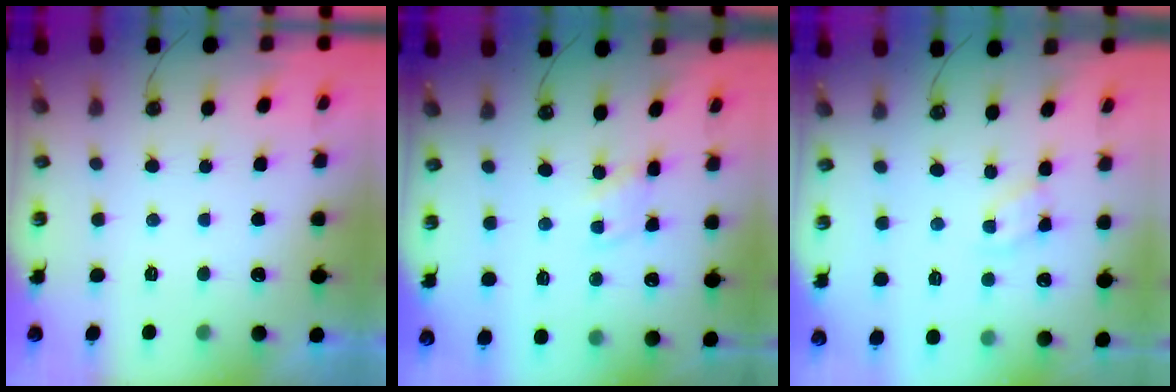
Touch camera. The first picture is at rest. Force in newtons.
{"total": 2.8, "press": 2.8, "slide": 0.3}
{"total": 3.7, "press": 3.7, "slide": 0.5}